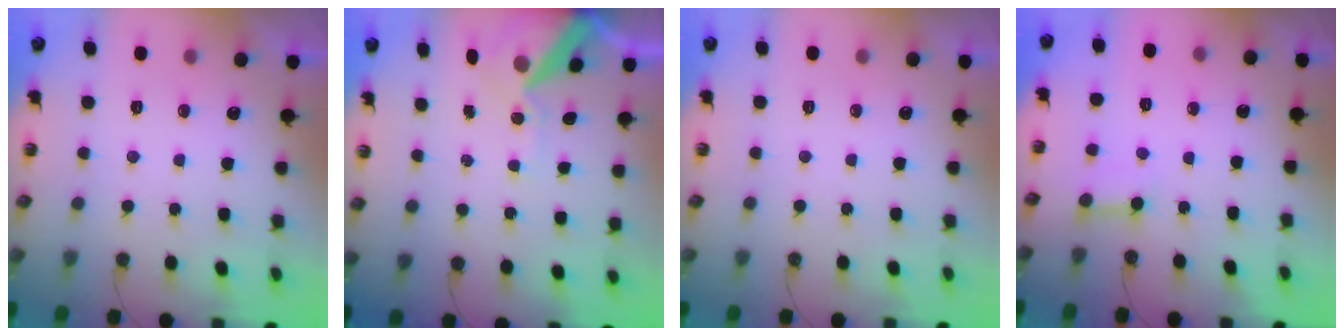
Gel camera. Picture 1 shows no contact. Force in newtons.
{"total": 11.7, "press": 11.6, "slide": 1.5}
{"total": 0.0}
{"total": 3.1, "press": 3.0, "slide": 0.6}